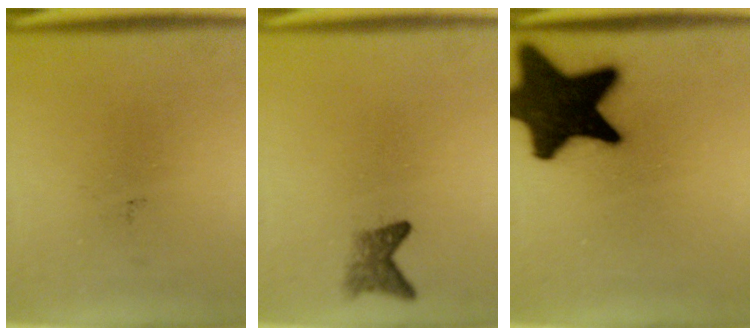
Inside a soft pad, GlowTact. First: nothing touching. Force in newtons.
{"total": 2.4}
{"total": 19.8}